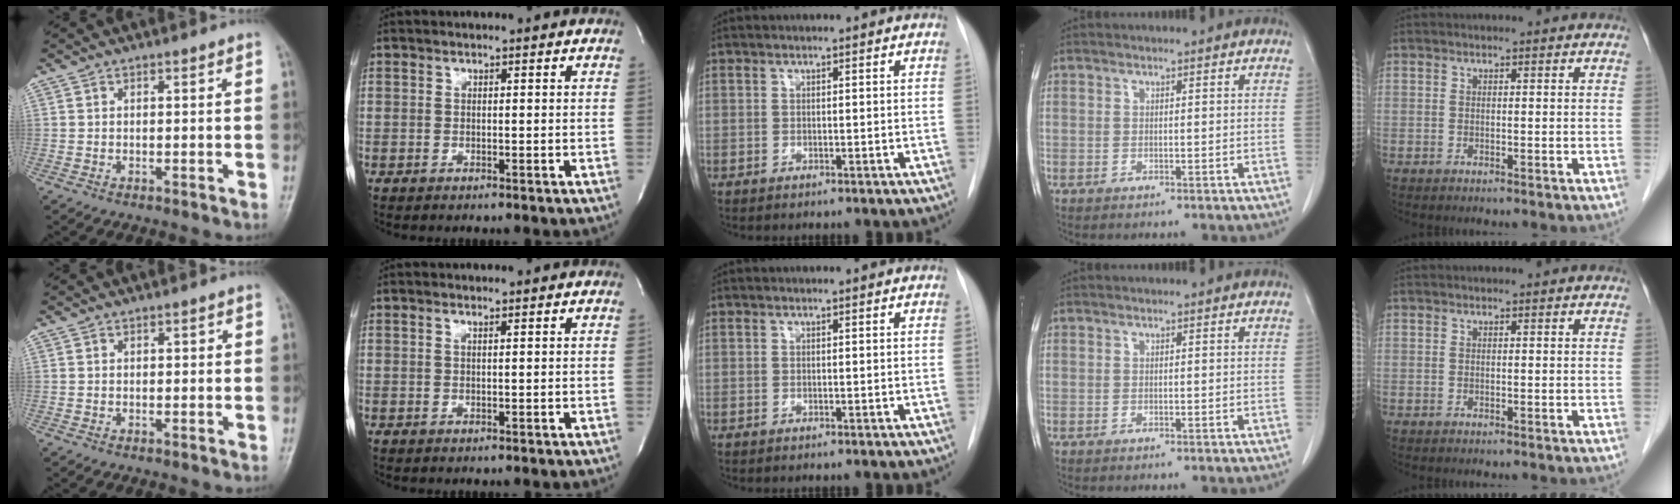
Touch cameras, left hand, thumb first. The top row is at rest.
{"thumb": {"total": 0.7, "force": [0.2, 0.5, 0.4], "torque": [0.003, 0.002, 0.000]}, "index": {"total": 0.6, "force": [0.4, -0.2, 0.4], "torque": [-0.014, -0.003, 0.009]}}